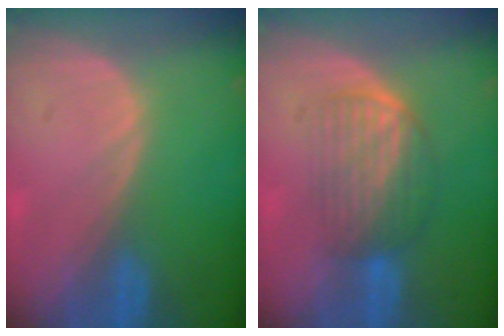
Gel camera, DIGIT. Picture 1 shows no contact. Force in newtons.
{"total": 6.0, "press": 5.8, "slide": 1.5}